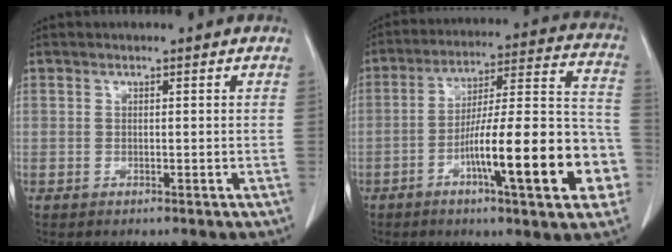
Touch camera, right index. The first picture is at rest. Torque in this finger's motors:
{"motor_torque": [1.87, -0.27, 0.64, 0.21]}